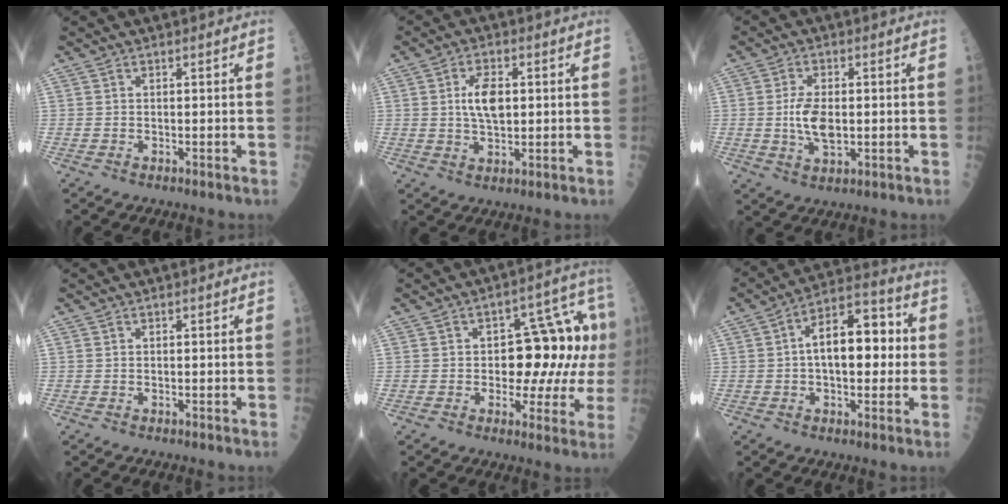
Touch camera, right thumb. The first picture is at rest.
{"total": 6.6, "force": [0.9, 3.4, 5.6], "torque": [-0.092, -0.001, 0.016]}
{"total": 6.9, "force": [-0.2, 3.5, 5.9], "torque": [-0.109, -0.005, -0.003]}
{"total": 0.0}
{"total": 14.5, "force": [0.7, 8.0, 12.1], "torque": [-0.106, 0.036, 0.010]}
{"total": 14.2, "force": [0.9, 7.5, 12.0], "torque": [-0.156, 0.033, 0.004]}